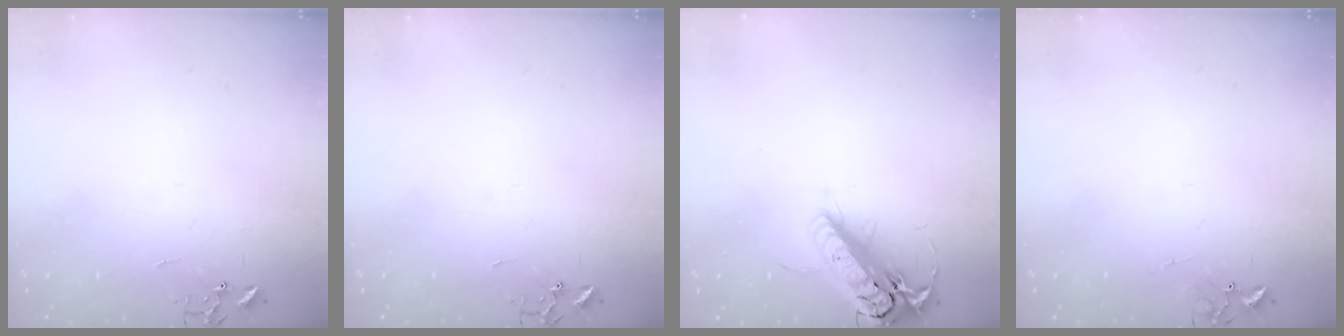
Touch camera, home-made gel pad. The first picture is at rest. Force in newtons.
{"total": 0.0}
{"total": 17.8, "press": 17.5, "slide": 3.4}
{"total": 6.1, "press": 6.0, "slide": 0.6}